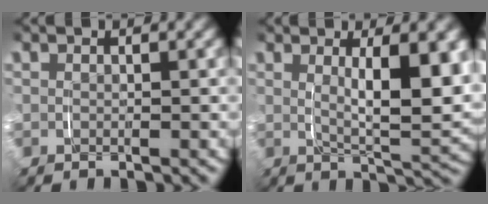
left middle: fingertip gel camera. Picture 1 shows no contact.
{"total": 5.8, "force": [1.9, 1.0, 5.4], "torque": [-0.067, 0.006, 0.033]}